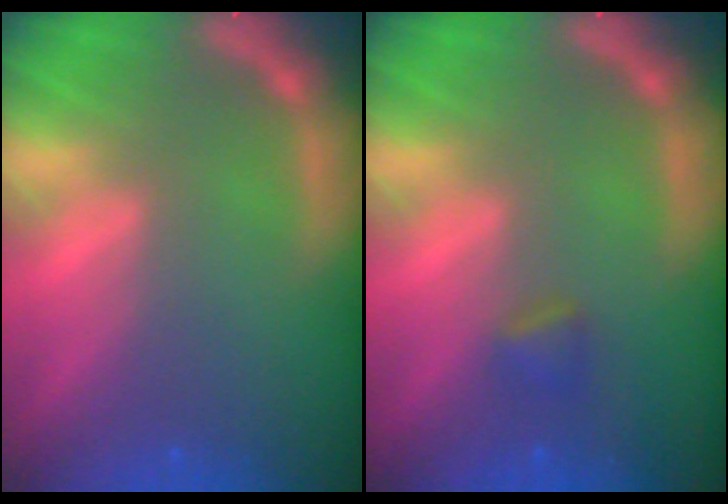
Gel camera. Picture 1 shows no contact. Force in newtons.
{"total": 1.4}